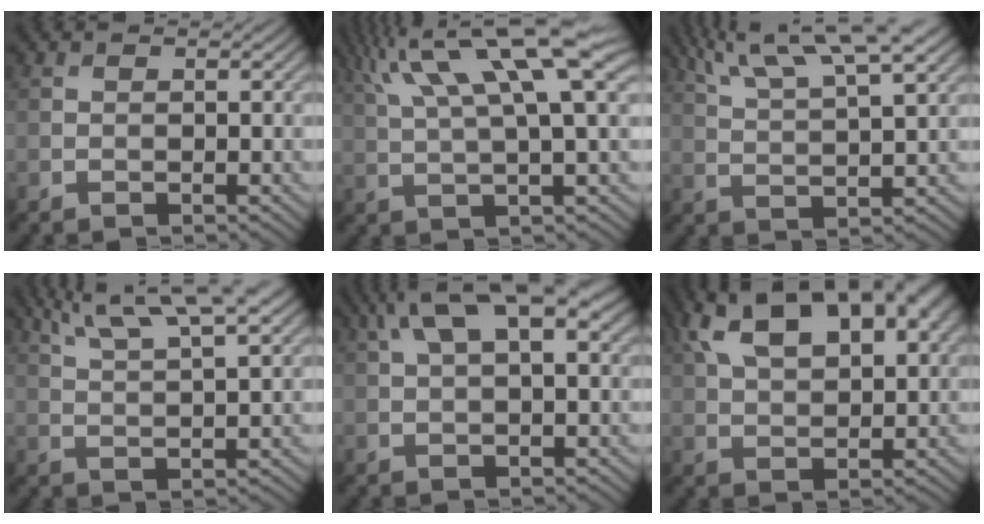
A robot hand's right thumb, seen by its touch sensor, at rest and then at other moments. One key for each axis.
{"total": 13.3, "fx": 7.0, "fy": 2.6, "fz": 11.0, "tx": -0.204, "ty": 0.020, "tz": 0.129}
{"total": 10.6, "fx": 7.3, "fy": 2.2, "fz": 7.4, "tx": -0.132, "ty": 0.020, "tz": 0.122}
{"total": 9.4, "fx": 6.4, "fy": 2.0, "fz": 6.6, "tx": -0.116, "ty": 0.017, "tz": 0.109}
{"total": 10.9, "fx": 5.0, "fy": 4.4, "fz": 8.7, "tx": -0.163, "ty": 0.019, "tz": 0.086}
{"total": 16.8, "fx": 9.2, "fy": 7.7, "fz": 11.7, "tx": -0.237, "ty": 0.040, "tz": 0.143}